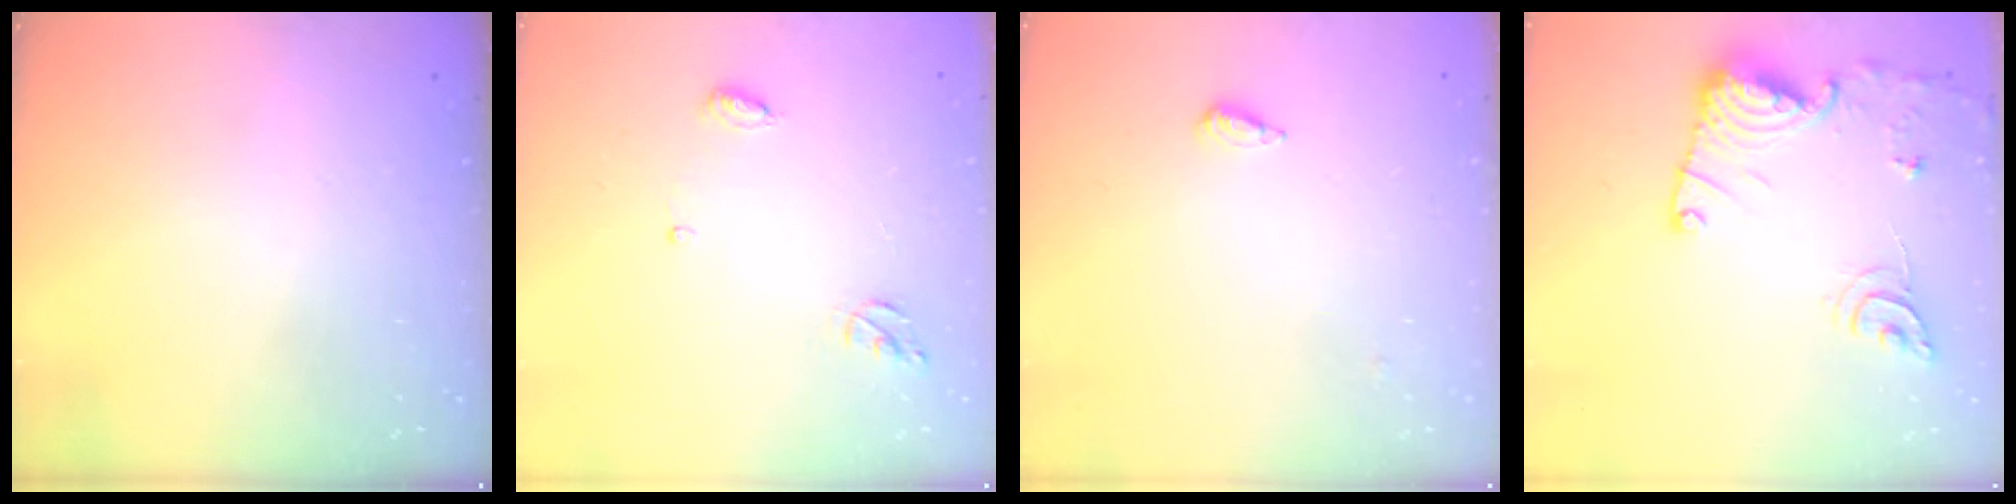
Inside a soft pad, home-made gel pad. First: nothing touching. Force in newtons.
{"total": 5.1, "press": 5.1, "slide": 0.4}
{"total": 2.2, "press": 2.2, "slide": 0.5}
{"total": 14.7, "press": 14.7, "slide": 0.7}